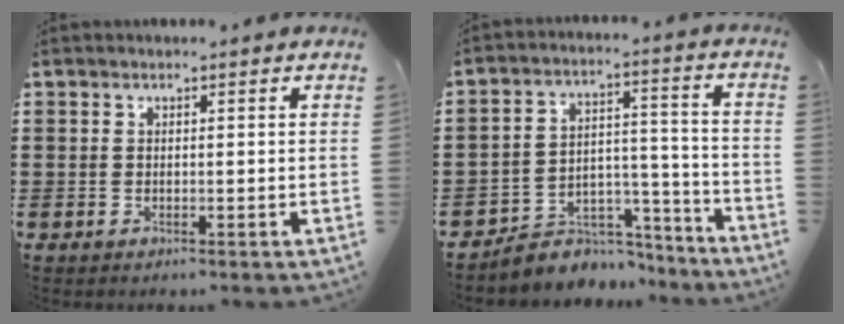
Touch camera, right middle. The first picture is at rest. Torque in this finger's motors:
{"motor_torque": [0.47, 0.18, -0.01, -0.02]}